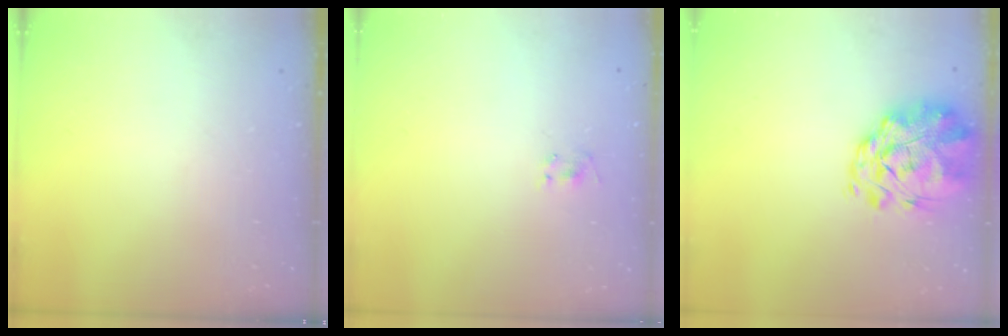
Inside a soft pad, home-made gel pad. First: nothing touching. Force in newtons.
{"total": 1.0, "press": 0.6, "slide": 0.8}
{"total": 3.3, "press": 2.6, "slide": 2.0}